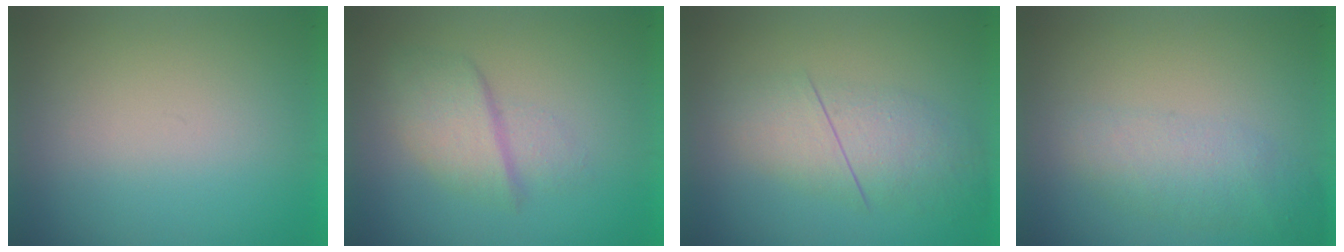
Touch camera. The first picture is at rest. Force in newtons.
{"total": 2.7}
{"total": 2.8}
{"total": 2.1}